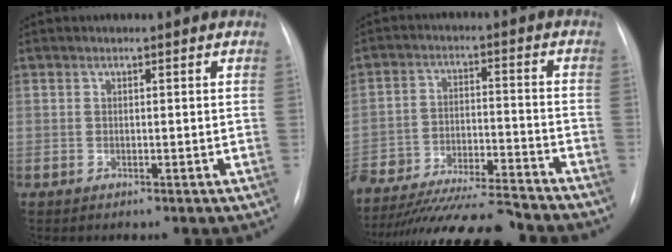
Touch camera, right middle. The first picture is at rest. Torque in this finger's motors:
{"motor_torque": [1.02, -1.12, 0.29, 0.12]}